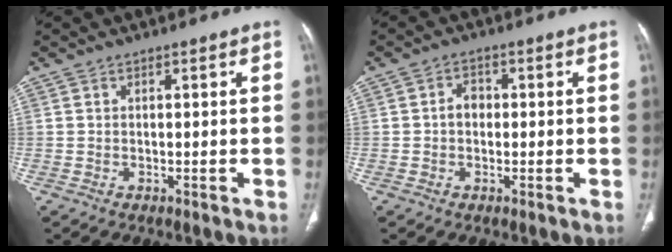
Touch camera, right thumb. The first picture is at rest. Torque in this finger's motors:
{"motor_torque": [-0.09, -0.14, 0.50, -0.22, -0.01]}